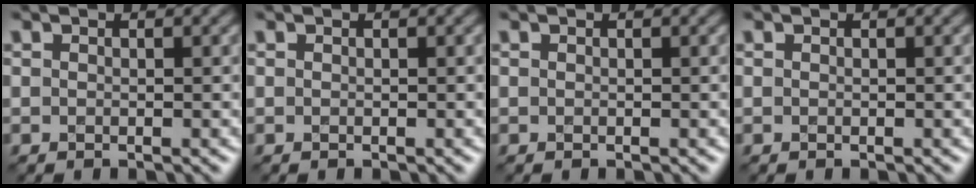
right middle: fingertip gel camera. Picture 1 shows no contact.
{"total": 0.0}
{"total": 0.0}
{"total": 0.0}